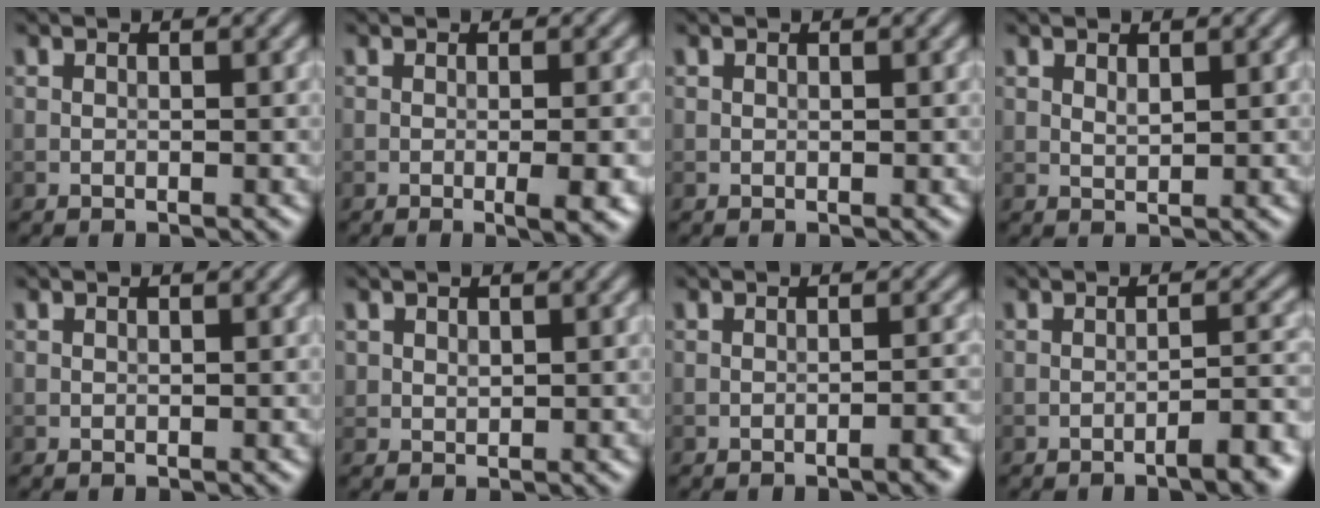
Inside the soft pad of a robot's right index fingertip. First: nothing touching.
{"total": 3.6, "force": [-0.8, 0.8, 3.5], "torque": [-0.044, -0.002, -0.011]}
{"total": 0.0}
{"total": 0.9, "force": [0.5, 0.4, 0.6], "torque": [-0.014, -0.002, 0.013]}
{"total": 0.0}
{"total": 0.9, "force": [0.5, 0.7, 0.3], "torque": [-0.007, -0.003, 0.013]}
{"total": 2.3, "force": [-1.2, 0.5, 1.9], "torque": [-0.022, 0.006, -0.020]}
{"total": 3.7, "force": [-2.2, 0.7, 2.9], "torque": [-0.034, 0.014, -0.038]}